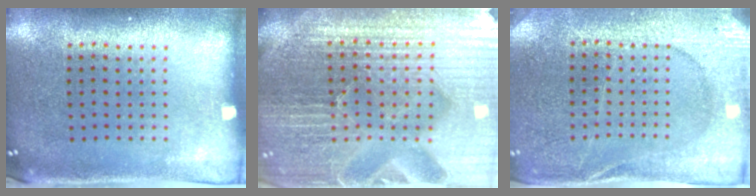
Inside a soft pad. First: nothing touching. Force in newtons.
{"total": 6.5, "press": 5.8, "slide": 3.1}
{"total": 2.9, "press": 2.9, "slide": 0.3}